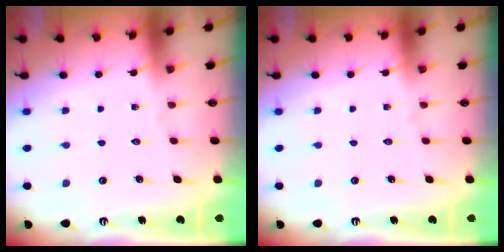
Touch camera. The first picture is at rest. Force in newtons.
{"total": 0.0}